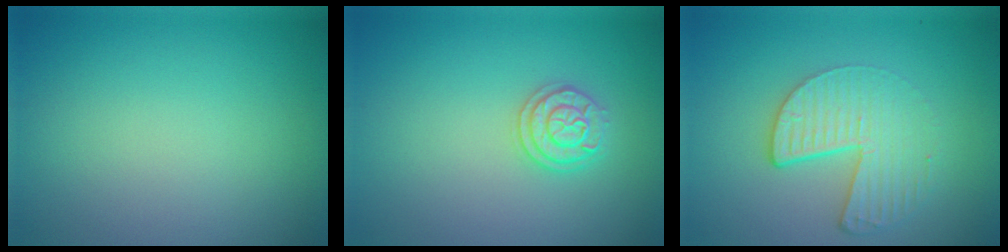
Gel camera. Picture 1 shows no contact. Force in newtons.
{"total": 2.1, "press": 2.1, "slide": 0.3}
{"total": 4.5, "press": 3.1, "slide": 3.3}